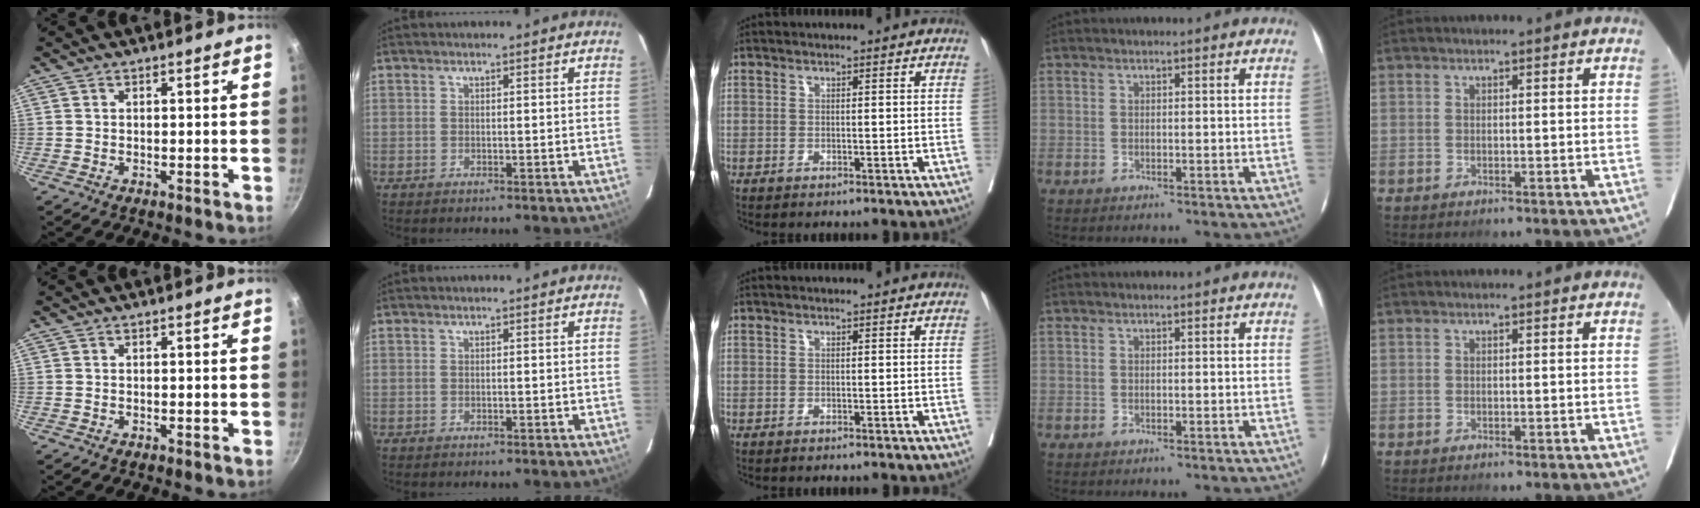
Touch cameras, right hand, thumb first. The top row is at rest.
{}